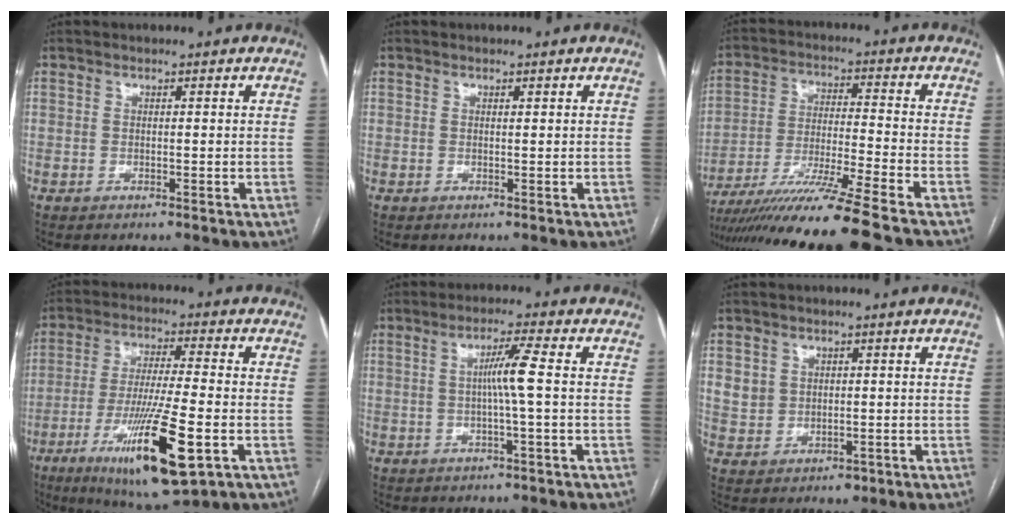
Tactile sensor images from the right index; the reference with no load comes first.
{"total": 0.0}
{"total": 16.8, "force": [-14.1, -2.6, 8.8], "torque": [-0.159, -0.038, -0.240]}
{"total": 16.2, "force": [-6.3, 1.6, 14.8], "torque": [-0.276, -0.037, -0.104]}
{"total": 4.7, "force": [0.0, -0.8, 4.6], "torque": [-0.081, 0.006, 0.002]}
{"total": 4.8, "force": [0.7, 4.5, 1.6], "torque": [-0.027, 0.006, 0.026]}